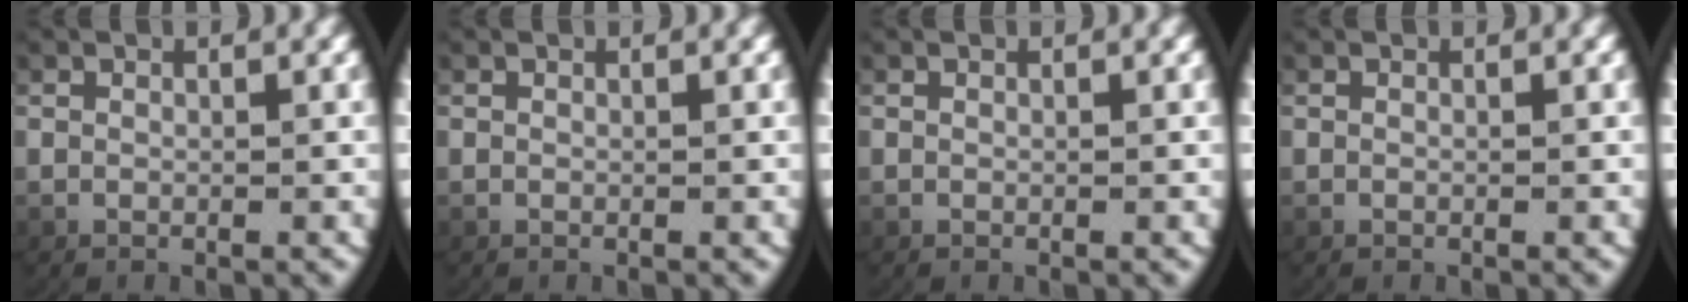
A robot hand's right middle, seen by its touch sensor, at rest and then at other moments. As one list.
[{"total": 0.0}, {"total": 0.0}, {"total": 0.0}]